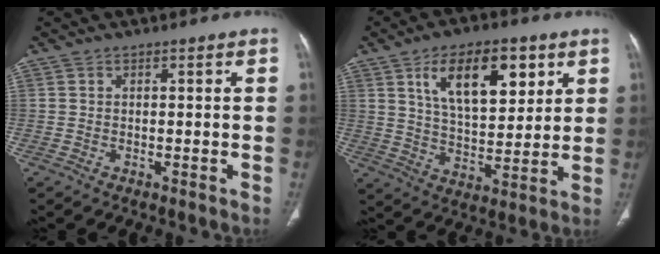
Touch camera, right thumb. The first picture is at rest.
{"total": 15.8, "force": [7.0, 7.9, 11.9], "torque": [-0.149, -0.028, 0.122]}